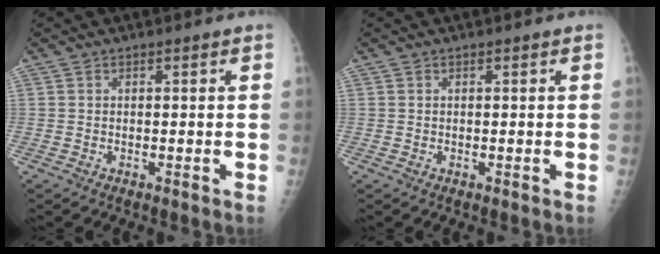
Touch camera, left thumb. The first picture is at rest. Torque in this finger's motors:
{"motor_torque": [-0.13, 0.06, 0.11, 0.11, 0.00]}